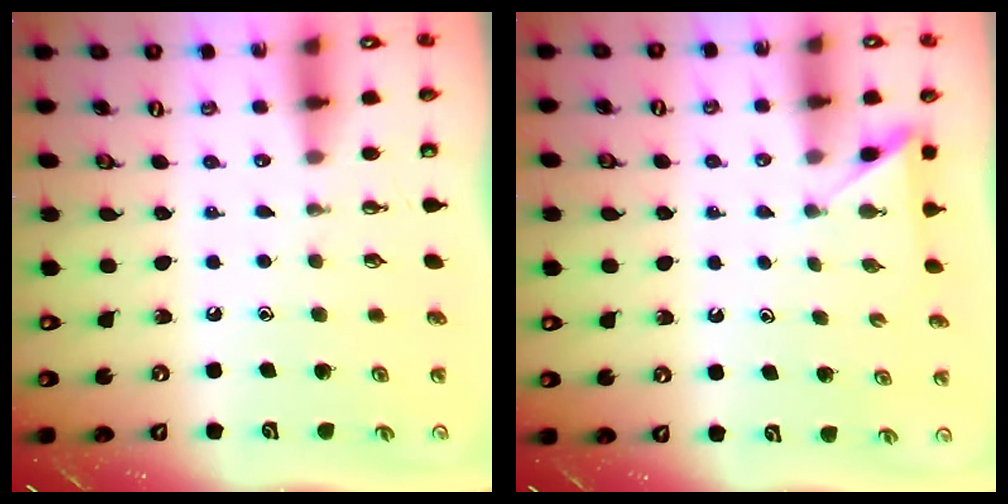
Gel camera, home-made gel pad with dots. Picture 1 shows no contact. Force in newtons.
{"total": 3.0, "press": 3.0, "slide": 0.3}